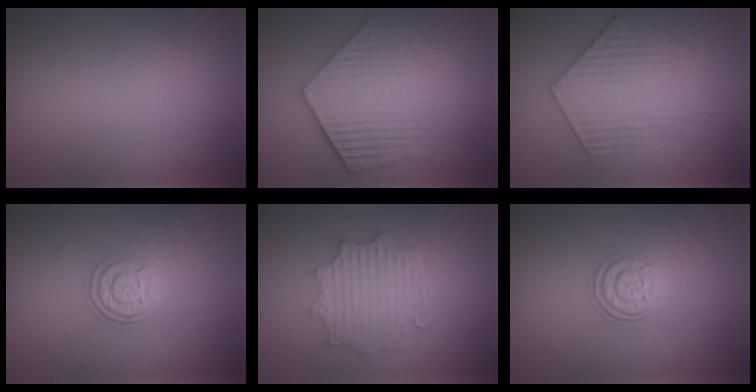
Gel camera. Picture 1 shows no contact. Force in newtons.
{"total": 6.0, "press": 4.5, "slide": 4.0}
{"total": 3.5, "press": 3.4, "slide": 0.7}
{"total": 3.2, "press": 2.5, "slide": 2.1}
{"total": 4.6, "press": 3.7, "slide": 2.7}
{"total": 3.0, "press": 2.4, "slide": 1.7}